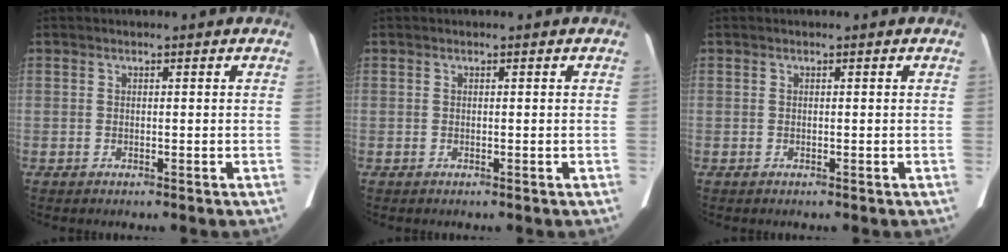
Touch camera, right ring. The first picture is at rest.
{"total": 0.0}
{"total": 0.0}